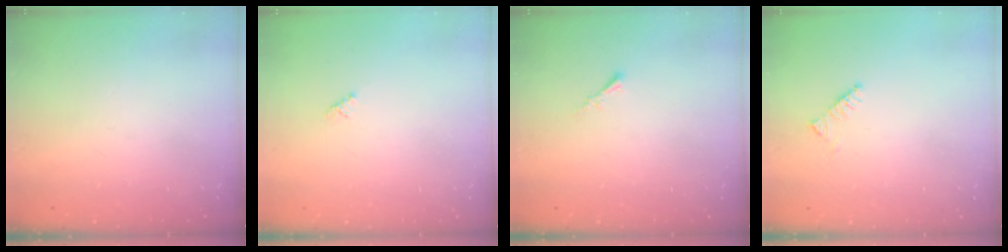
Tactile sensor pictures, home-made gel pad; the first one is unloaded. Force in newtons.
{"total": 1.1, "press": 1.1, "slide": 0.3}
{"total": 0.5, "press": 0.4, "slide": 0.3}
{"total": 2.9, "press": 2.9, "slide": 0.5}